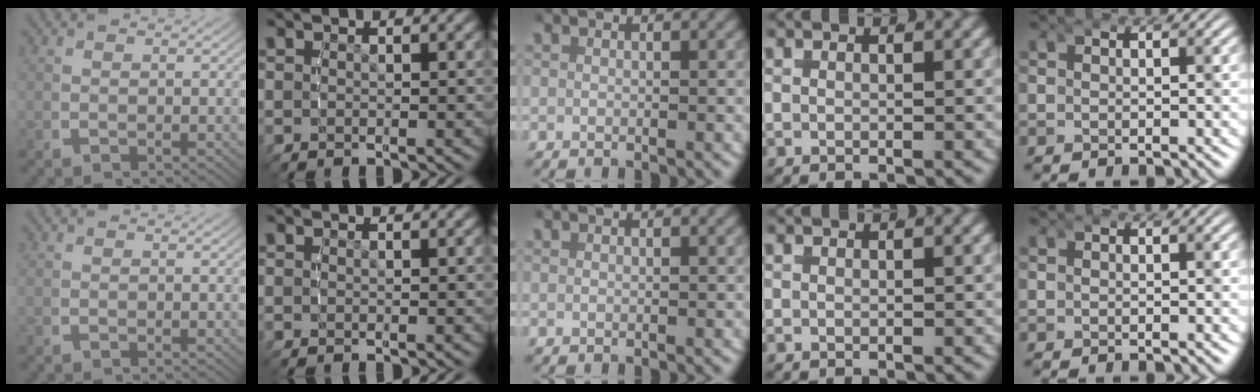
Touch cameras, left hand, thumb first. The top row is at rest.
{}